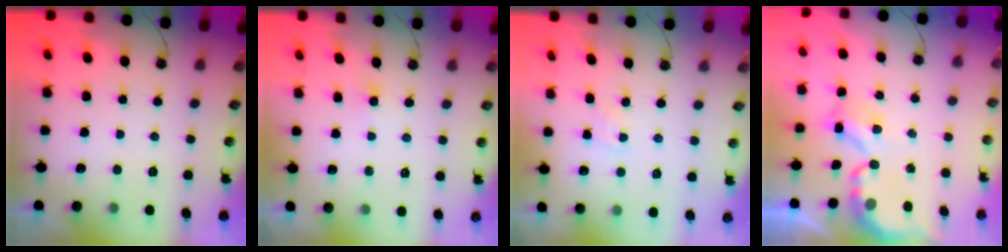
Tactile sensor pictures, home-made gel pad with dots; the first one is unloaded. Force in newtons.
{"total": 3.9, "press": 3.9, "slide": 0.5}
{"total": 2.7, "press": 2.7, "slide": 0.3}
{"total": 4.1, "press": 4.1, "slide": 0.2}